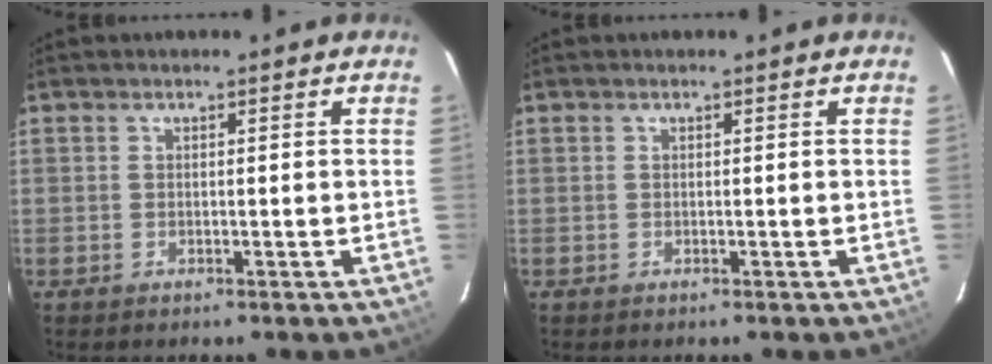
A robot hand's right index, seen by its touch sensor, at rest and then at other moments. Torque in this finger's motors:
{"motor_torque": [0.09, 0.09, 0.00, 0.01]}